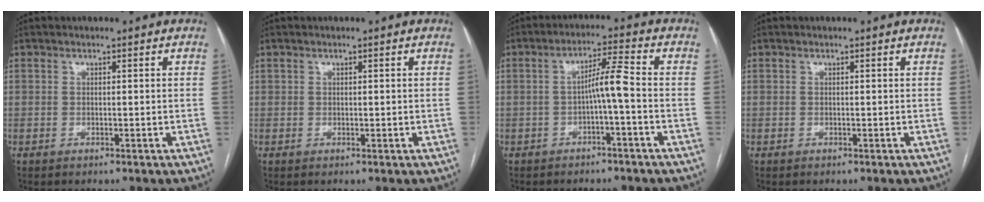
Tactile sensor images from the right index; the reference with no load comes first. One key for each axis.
{"total": 0.7, "fx": 0.3, "fy": 0.6, "fz": 0.1, "tx": 0.006, "ty": 0.000, "tz": 0.004}
{"total": 4.7, "fx": -1.1, "fy": -0.2, "fz": 4.6, "tx": -0.076, "ty": 0.016, "tz": -0.017}
{"total": 0.0}